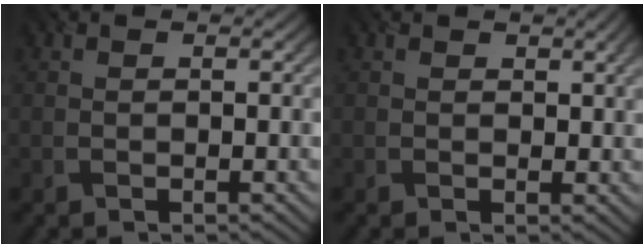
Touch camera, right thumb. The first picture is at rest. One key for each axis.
{"total": 1.1, "fx": 0.9, "fy": 0.6, "fz": 0.4, "tx": -0.009, "ty": -0.003, "tz": 0.017}